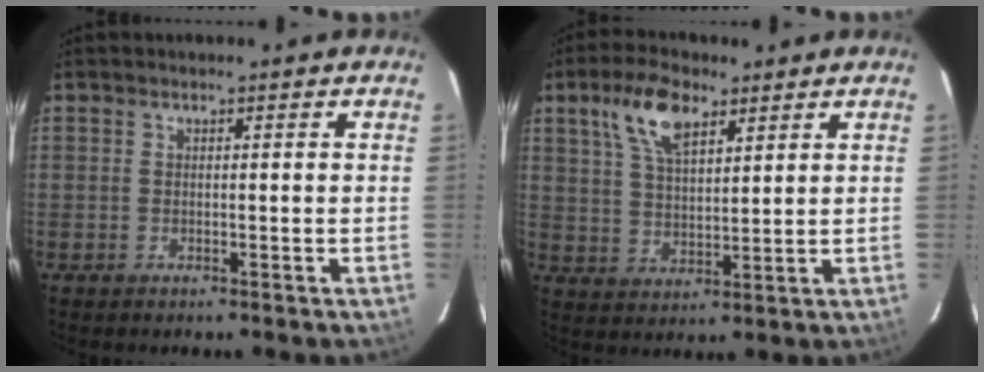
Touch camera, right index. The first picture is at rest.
{"total": 9.6, "force": [5.3, 4.2, 6.8], "torque": [-0.129, 0.018, 0.103]}